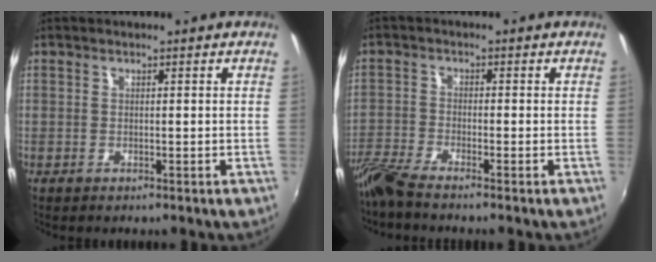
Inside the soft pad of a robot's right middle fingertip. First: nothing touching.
{"total": 5.3, "force": [-4.8, -0.1, 2.4], "torque": [-0.068, -0.016, -0.100]}